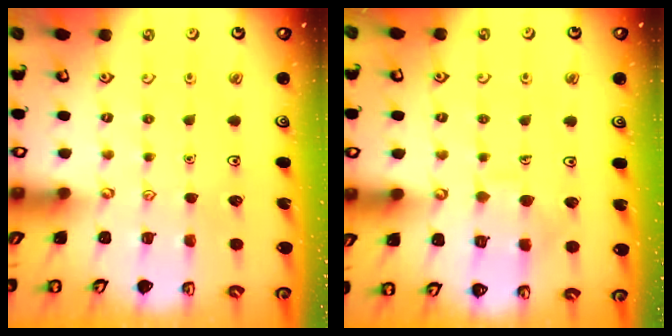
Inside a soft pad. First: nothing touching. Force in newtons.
{"total": 6.9, "press": 6.9, "slide": 0.7}